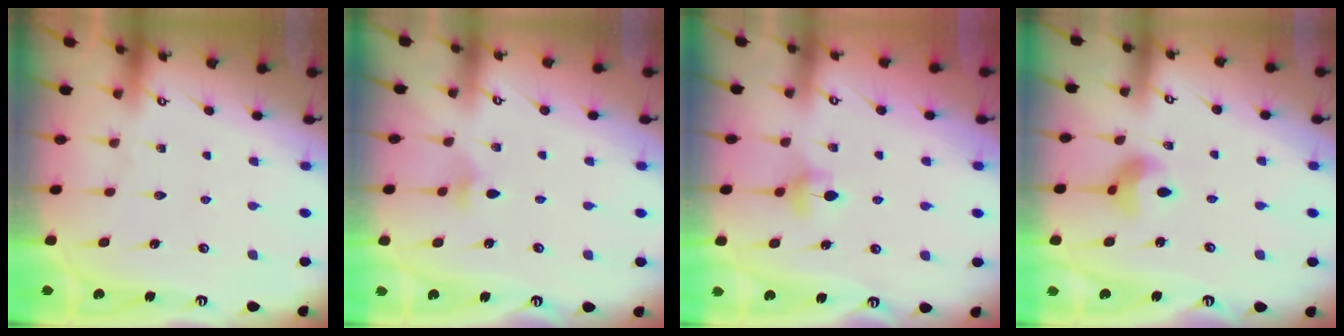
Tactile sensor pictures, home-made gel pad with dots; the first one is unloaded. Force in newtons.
{"total": 4.1, "press": 4.0, "slide": 1.0}
{"total": 5.0, "press": 4.9, "slide": 0.9}
{"total": 7.5, "press": 7.5, "slide": 0.4}